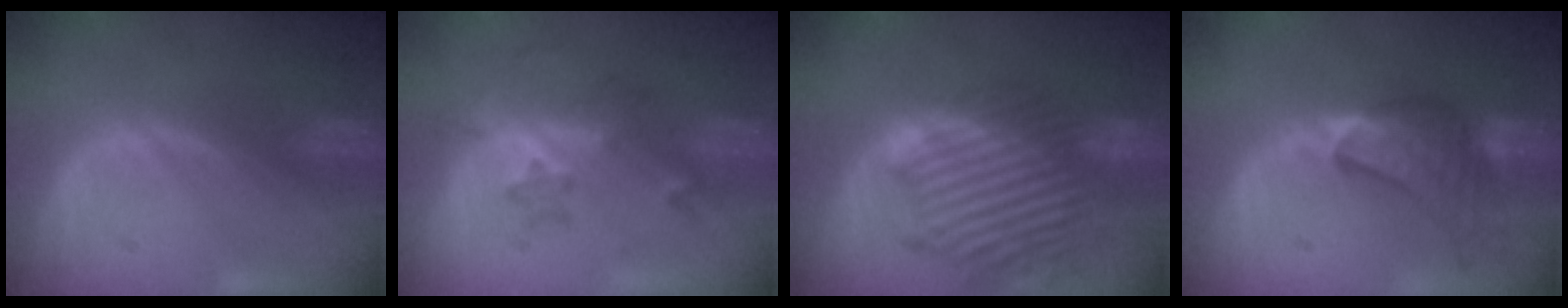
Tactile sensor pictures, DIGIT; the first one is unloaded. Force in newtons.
{"total": 6.1, "press": 5.5, "slide": 2.7}
{"total": 13.9, "press": 11.7, "slide": 7.4}
{"total": 9.0, "press": 8.4, "slide": 3.2}